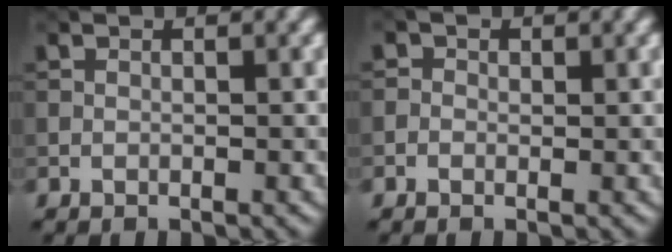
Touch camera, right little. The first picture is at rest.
{"total": 0.7, "force": [-0.5, 0.5, -0.2], "torque": [0.011, -0.005, -0.007]}